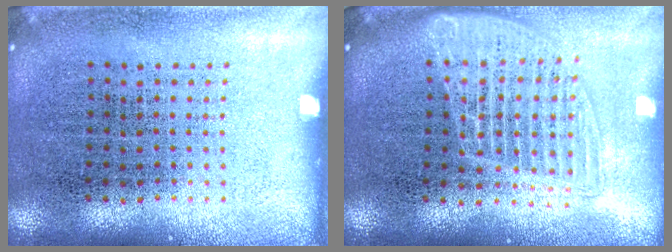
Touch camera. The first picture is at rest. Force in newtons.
{"total": 1.4, "press": 1.3, "slide": 0.6}